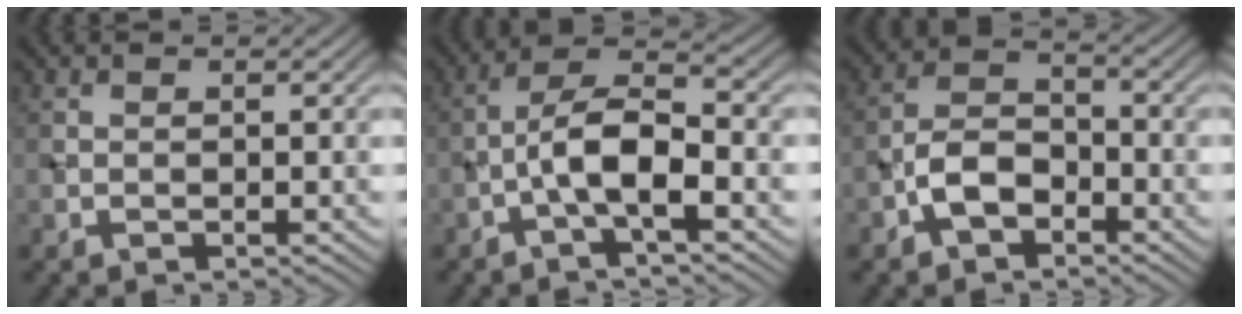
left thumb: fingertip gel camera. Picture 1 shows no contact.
{"total": 6.4, "force": [-2.2, 2.0, 5.7], "torque": [-0.104, 0.017, -0.049]}
{"total": 5.0, "force": [-2.6, 3.0, 3.1], "torque": [-0.055, 0.010, -0.061]}